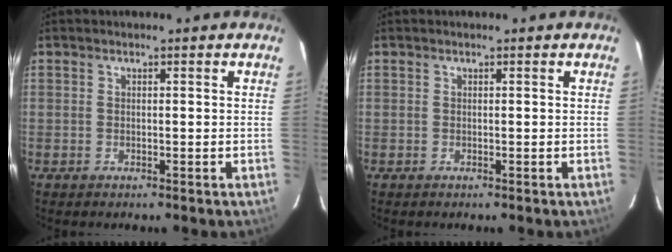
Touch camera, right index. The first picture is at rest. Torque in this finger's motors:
{"motor_torque": [0.00, 0.00, 0.00, 0.00]}